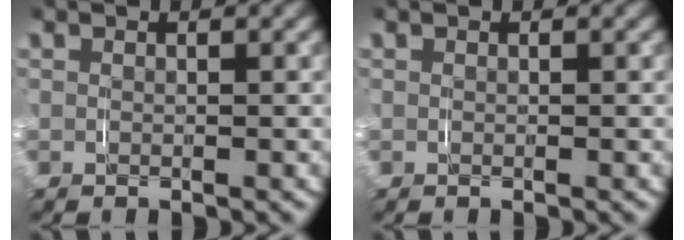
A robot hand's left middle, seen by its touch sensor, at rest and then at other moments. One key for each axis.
{"total": 0.0}